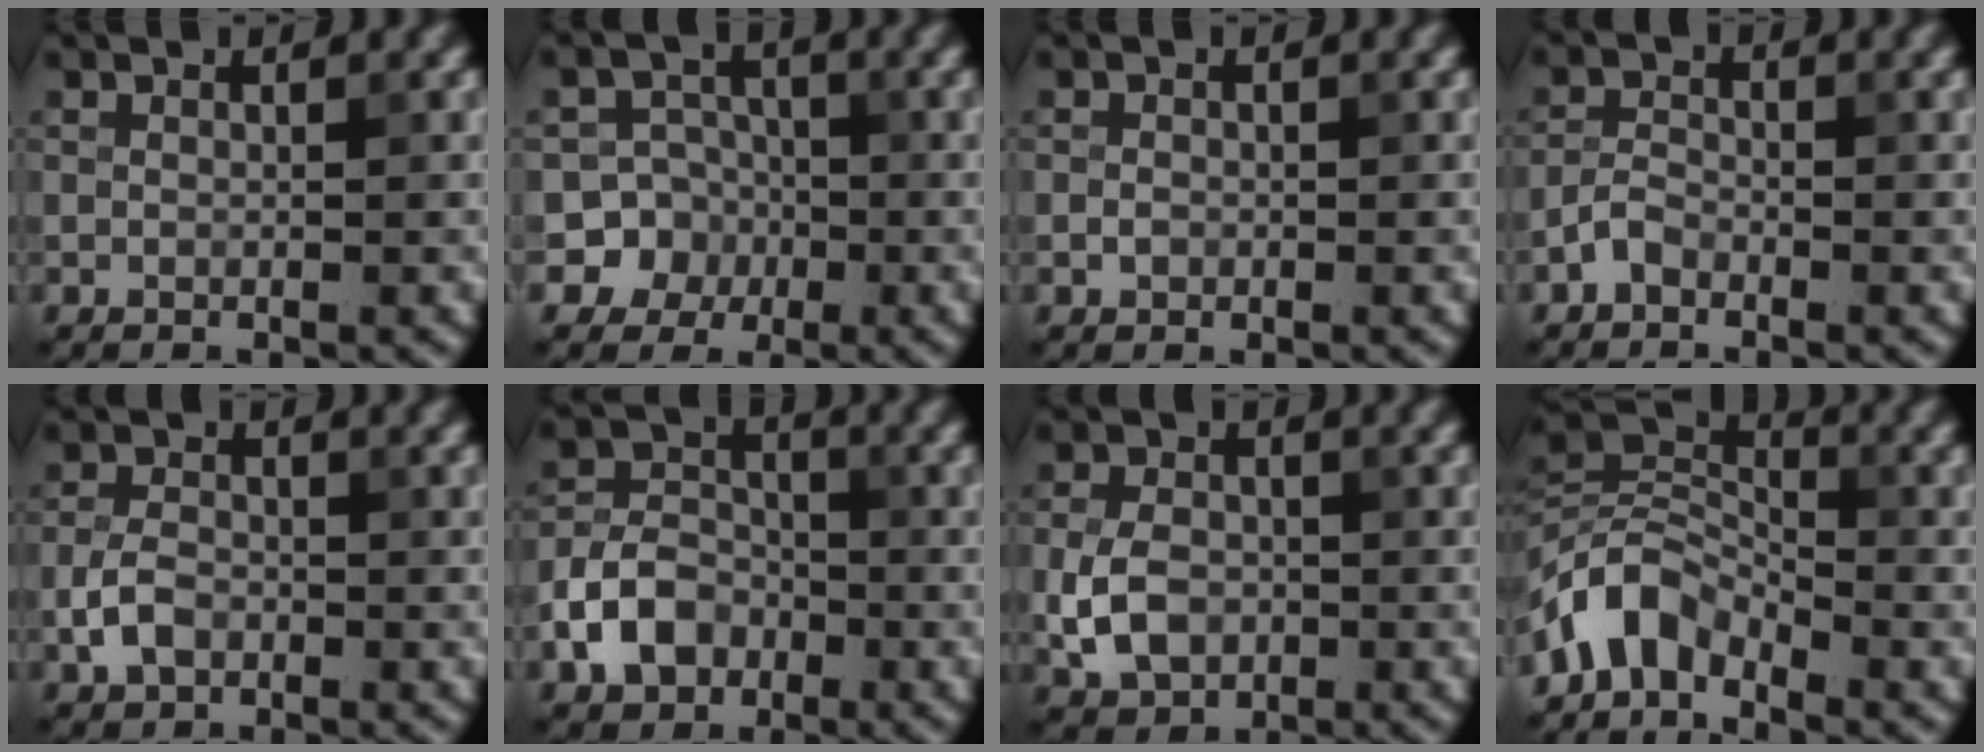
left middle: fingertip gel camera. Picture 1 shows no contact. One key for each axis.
{"total": 6.5, "fx": -2.1, "fy": 6.1, "fz": 0.4, "tx": 0.009, "ty": 0.004, "tz": -0.054}
{"total": 0.7, "fx": -0.2, "fy": 0.6, "fz": 0.3, "tx": -0.004, "ty": -0.001, "tz": -0.006}
{"total": 1.5, "fx": -1.1, "fy": 0.7, "fz": 0.7, "tx": -0.013, "ty": 0.006, "tz": -0.028}
{"total": 2.6, "fx": -1.0, "fy": 1.8, "fz": 1.6, "tx": -0.030, "ty": 0.004, "tz": -0.025}
{"total": 4.9, "fx": -2.1, "fy": 3.7, "fz": 2.5, "tx": -0.046, "ty": 0.002, "tz": -0.045}
{"total": 4.4, "fx": -1.0, "fy": 3.3, "fz": 2.8, "tx": -0.060, "ty": -0.003, "tz": -0.023}
{"total": 4.8, "fx": -3.2, "fy": 2.7, "fz": 2.4, "tx": -0.044, "ty": 0.011, "tz": -0.073}